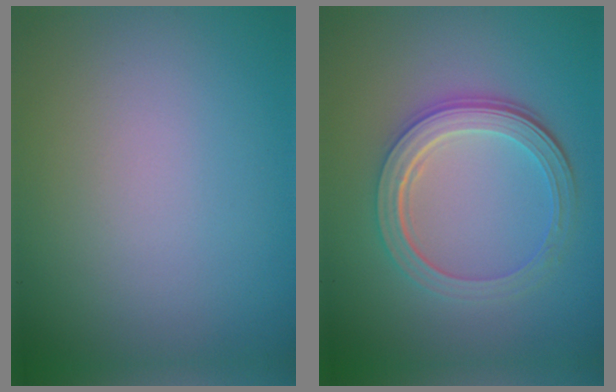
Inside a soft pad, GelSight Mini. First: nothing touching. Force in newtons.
{"total": 5.0, "press": 3.8, "slide": 3.2}